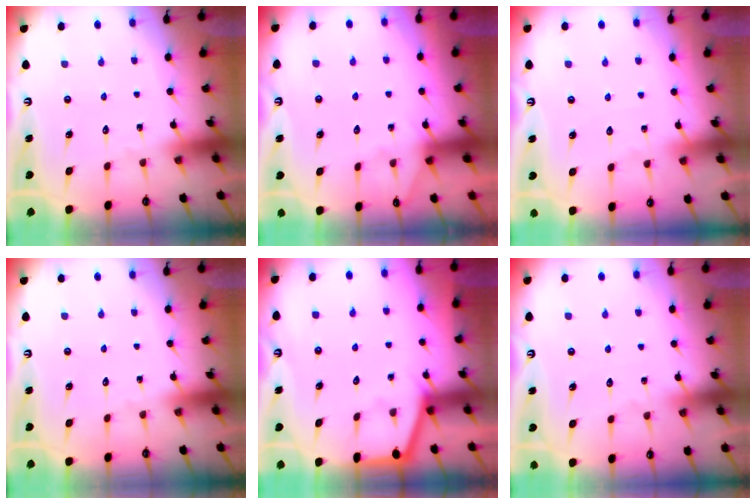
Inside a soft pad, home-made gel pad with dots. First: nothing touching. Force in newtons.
{"total": 4.4, "press": 4.4, "slide": 0.6}
{"total": 2.0, "press": 2.0, "slide": 0.4}
{"total": 0.0}
{"total": 1.5, "press": 1.4, "slide": 0.2}
{"total": 3.5, "press": 3.4, "slide": 0.5}